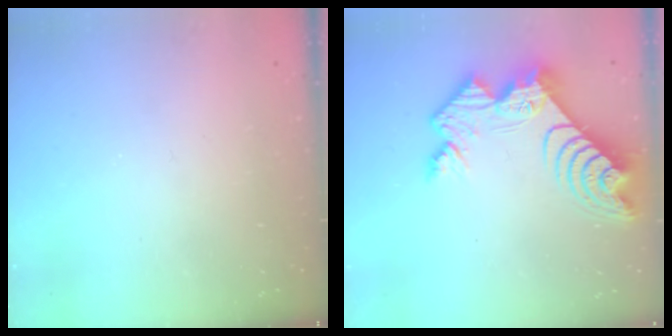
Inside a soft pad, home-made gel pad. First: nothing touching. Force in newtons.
{"total": 13.4, "press": 13.4, "slide": 1.2}